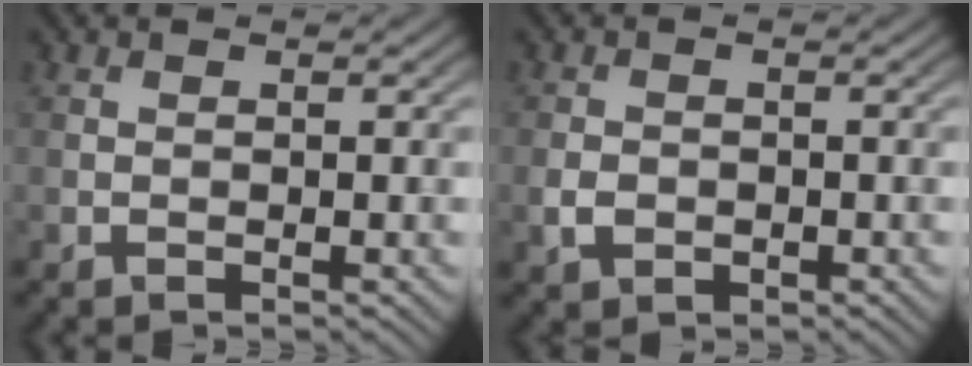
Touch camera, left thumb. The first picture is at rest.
{"total": 2.2, "force": [-0.8, 1.7, 1.2], "torque": [-0.025, -0.005, -0.018]}